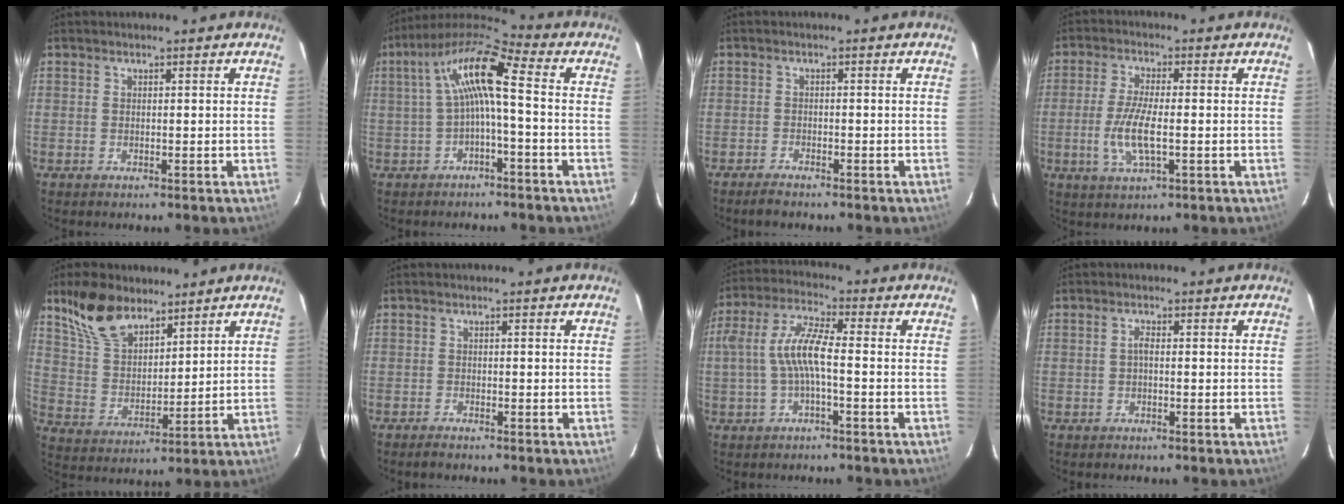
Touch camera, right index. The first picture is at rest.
{"total": 9.9, "force": [-0.1, 1.8, 9.7], "torque": [-0.201, 0.025, -0.003]}
{"total": 2.3, "force": [-2.1, 0.5, 0.8], "torque": [-0.027, -0.003, -0.038]}
{"total": 7.7, "force": [-1.6, 2.0, 7.2], "torque": [-0.150, -0.009, -0.032]}
{"total": 12.7, "force": [9.0, 6.4, 6.3], "torque": [-0.130, 0.027, 0.182]}
{"total": 1.6, "force": [-1.5, 0.2, 0.4], "torque": [-0.019, -0.002, -0.026]}
{"total": 8.5, "force": [-1.3, 1.9, 8.1], "torque": [-0.177, 0.011, -0.021]}
{"total": 1.1, "force": [-0.3, 0.4, 1.0], "torque": [-0.019, 0.006, -0.006]}